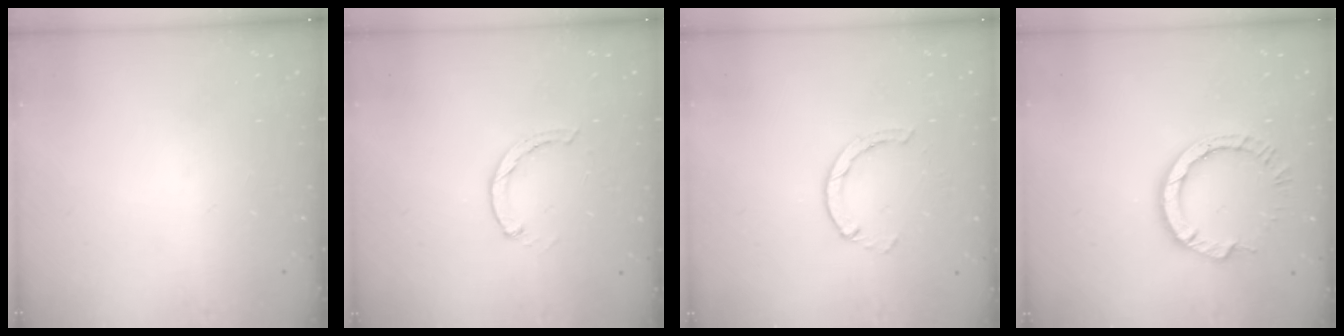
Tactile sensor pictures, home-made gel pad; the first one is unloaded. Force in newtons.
{"total": 0.0}
{"total": 2.9, "press": 2.9, "slide": 0.4}
{"total": 9.2, "press": 9.1, "slide": 0.8}